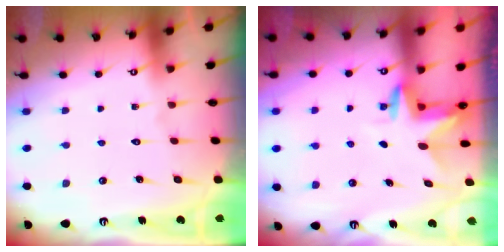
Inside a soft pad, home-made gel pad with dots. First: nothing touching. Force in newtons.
{"total": 3.2, "press": 3.2, "slide": 0.3}